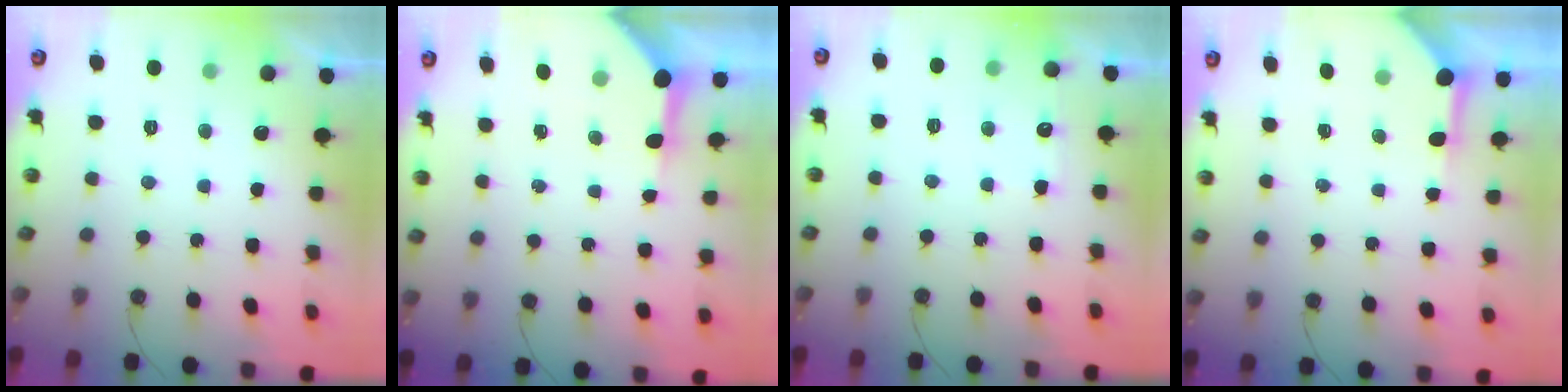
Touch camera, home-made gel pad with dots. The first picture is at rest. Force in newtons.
{"total": 6.4, "press": 6.4, "slide": 0.6}
{"total": 4.7, "press": 4.7, "slide": 0.6}
{"total": 3.9, "press": 3.9, "slide": 0.4}